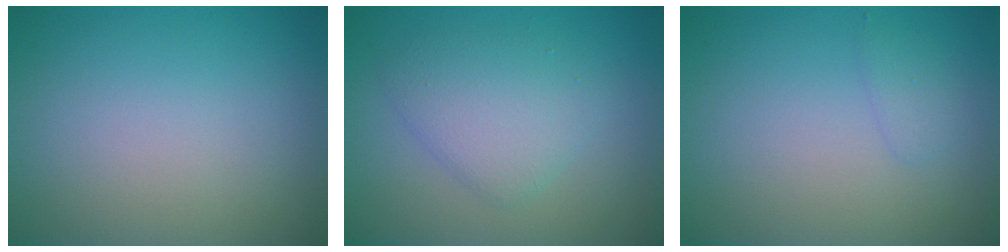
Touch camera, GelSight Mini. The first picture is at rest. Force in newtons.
{"total": 3.5, "press": 3.5, "slide": 0.3}
{"total": 1.0, "press": 0.9, "slide": 0.1}